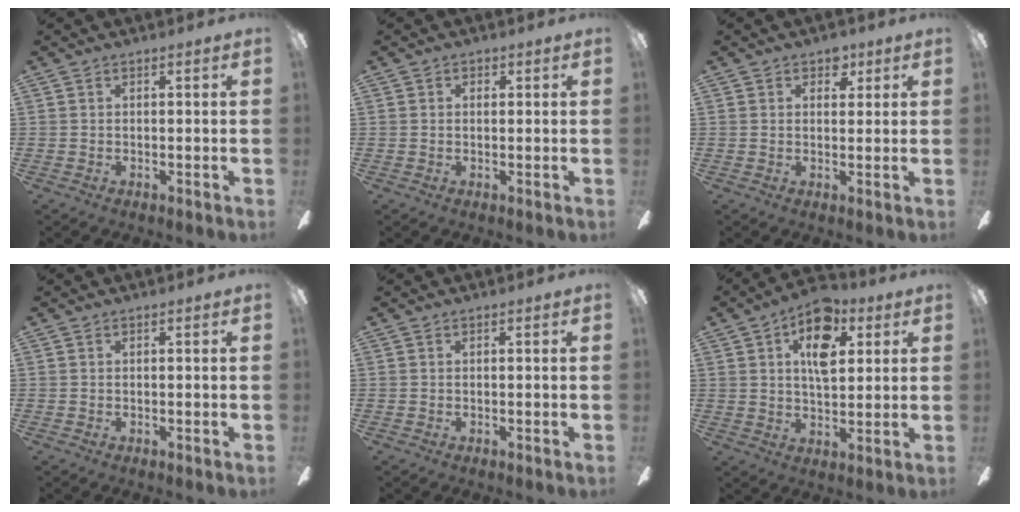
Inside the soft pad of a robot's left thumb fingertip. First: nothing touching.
{"total": 1.0, "force": [0.2, 0.9, 0.4], "torque": [0.002, 0.002, 0.001]}
{"total": 3.7, "force": [2.2, 2.5, 1.5], "torque": [-0.003, -0.006, 0.034]}
{"total": 0.0}
{"total": 0.0}
{"total": 12.2, "force": [5.0, 7.1, 8.5], "torque": [-0.116, -0.003, 0.085]}